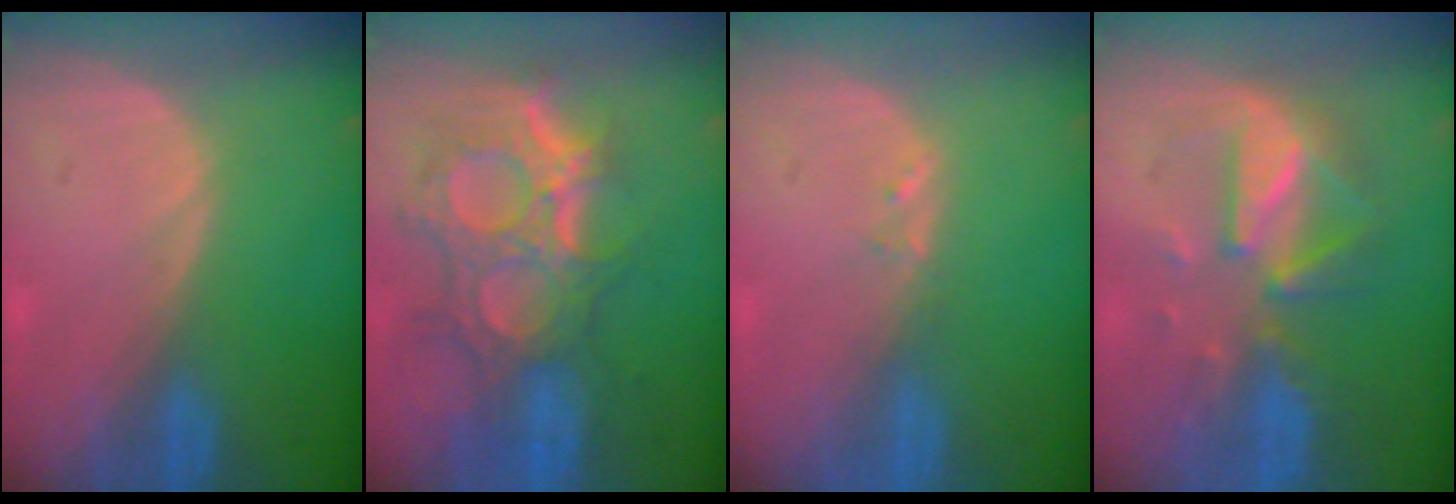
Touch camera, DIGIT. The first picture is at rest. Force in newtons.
{"total": 12.1, "press": 10.8, "slide": 5.4}
{"total": 1.0, "press": 1.0, "slide": 0.2}
{"total": 8.1, "press": 8.0, "slide": 1.4}